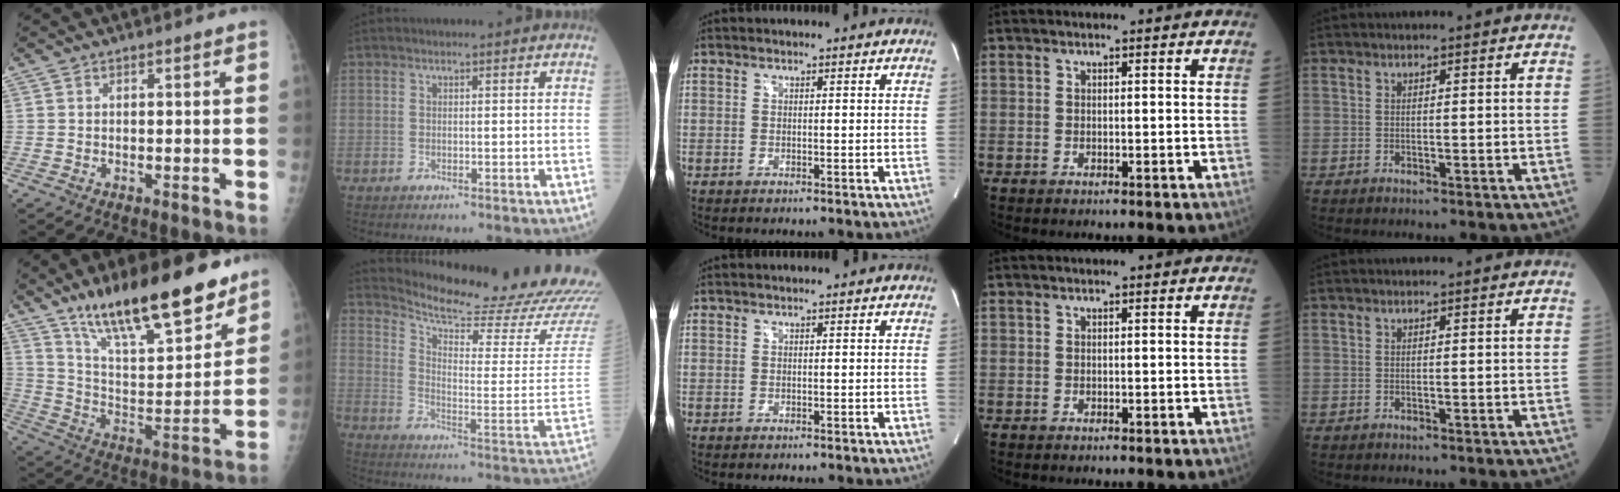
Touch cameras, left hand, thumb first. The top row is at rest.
{"thumb": {"total": 24.5, "force": [17.5, 7.4, 15.5], "torque": [-0.214, -0.079, 0.293]}, "index": {"total": 23.4, "force": [22.3, 0.1, 7.2], "torque": [-0.130, -0.122, 0.284]}}